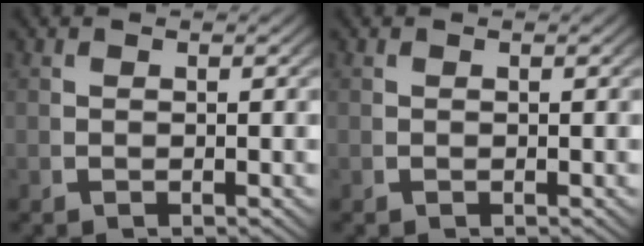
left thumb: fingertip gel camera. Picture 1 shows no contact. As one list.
[{"total": 0.0}]